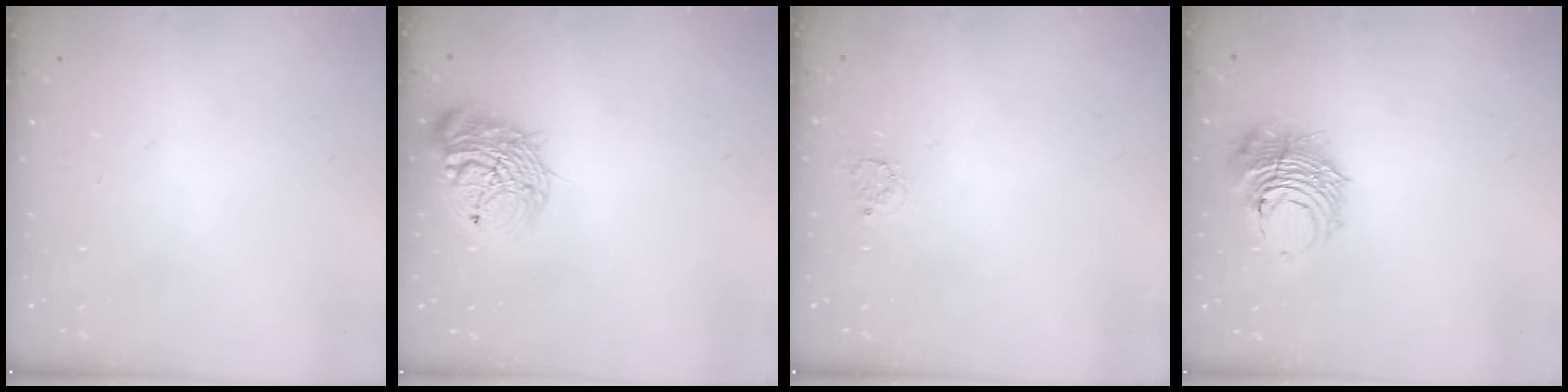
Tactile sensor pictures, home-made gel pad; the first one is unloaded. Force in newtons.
{"total": 15.3, "press": 15.2, "slide": 1.8}
{"total": 2.4, "press": 2.4, "slide": 0.3}
{"total": 11.0, "press": 11.0, "slide": 0.8}